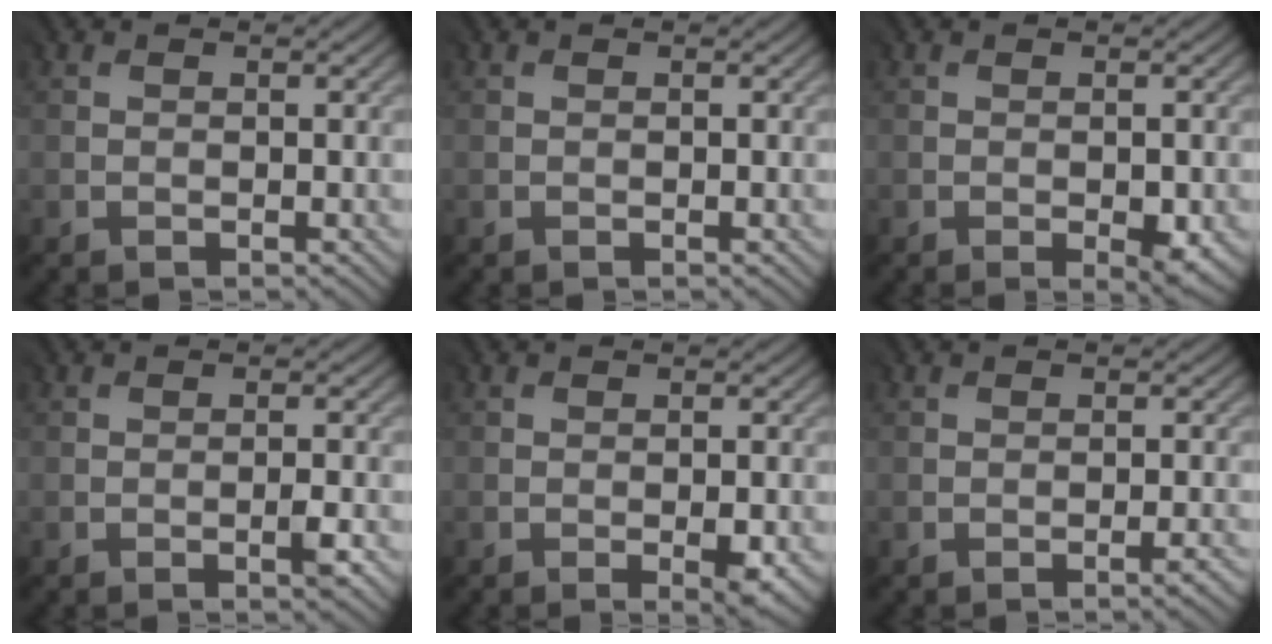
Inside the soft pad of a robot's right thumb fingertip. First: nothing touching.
{"total": 0.0}
{"total": 3.2, "force": [-1.0, 1.4, 2.7], "torque": [-0.044, -0.008, -0.010]}
{"total": 1.7, "force": [-0.9, -0.1, 1.4], "torque": [-0.021, -0.002, -0.014]}
{"total": 3.1, "force": [-1.1, 1.0, 2.7], "torque": [-0.047, -0.007, -0.013]}
{"total": 1.6, "force": [-1.1, -0.1, 1.2], "torque": [-0.016, -0.002, -0.018]}